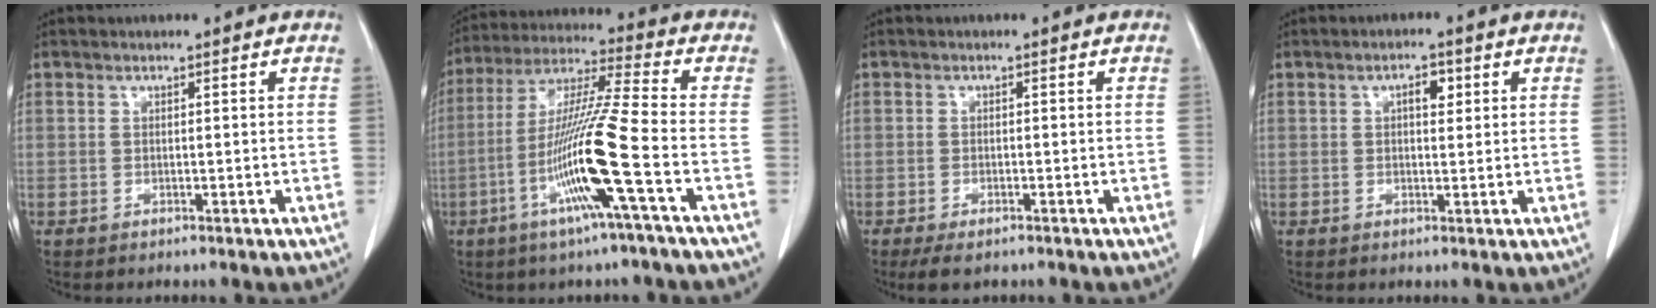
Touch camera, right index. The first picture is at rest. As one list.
[{"total": 15.0, "force": [-5.0, -1.4, 14.0], "torque": [-0.279, -0.011, -0.103]}, {"total": 3.4, "force": [-2.4, 1.1, 2.1], "torque": [-0.037, -0.008, -0.034]}, {"total": 2.6, "force": [0.9, 1.2, 2.2], "torque": [-0.035, 0.004, 0.012]}]